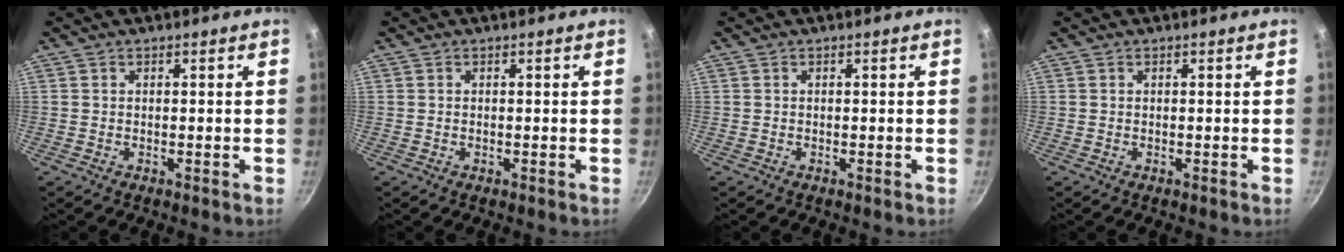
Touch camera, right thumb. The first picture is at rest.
{"total": 0.0}
{"total": 0.0}
{"total": 0.0}